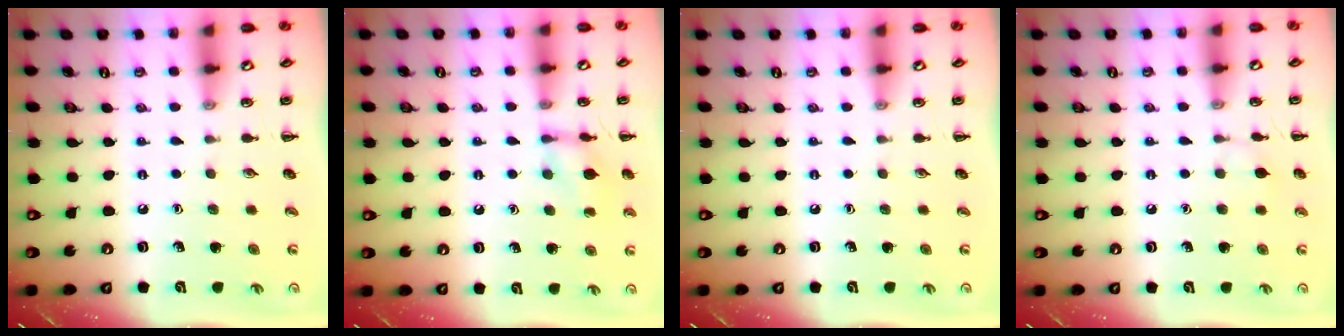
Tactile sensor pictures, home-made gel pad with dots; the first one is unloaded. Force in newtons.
{"total": 10.1, "press": 10.1, "slide": 0.7}
{"total": 0.0}
{"total": 4.5, "press": 4.2, "slide": 1.5}